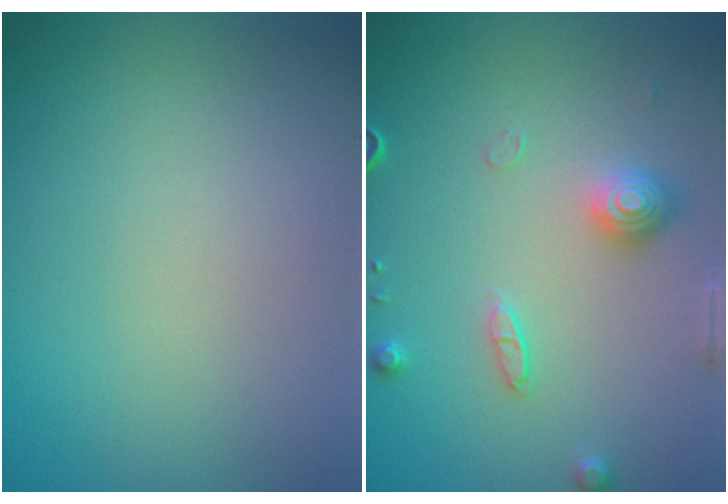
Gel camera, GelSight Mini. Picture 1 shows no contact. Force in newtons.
{"total": 3.0, "press": 2.8, "slide": 1.1}